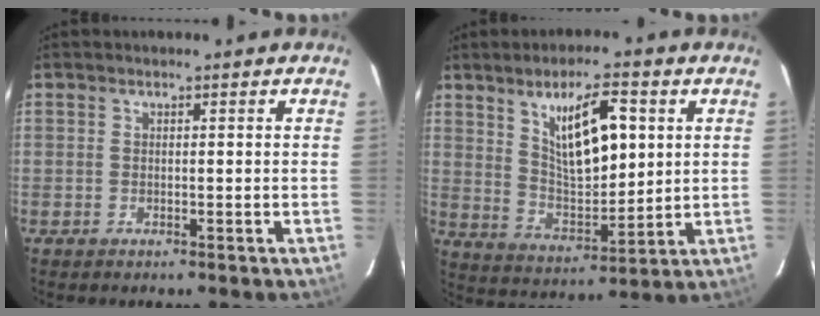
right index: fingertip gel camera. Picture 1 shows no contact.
{"total": 12.9, "force": [4.9, 4.9, 11.0], "torque": [-0.187, 0.001, 0.102]}